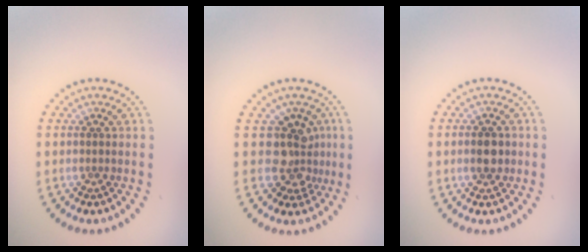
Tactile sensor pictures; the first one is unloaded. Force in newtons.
{"total": 3.5, "press": 2.8, "slide": 2.2}
{"total": 2.6, "press": 2.6, "slide": 0.1}